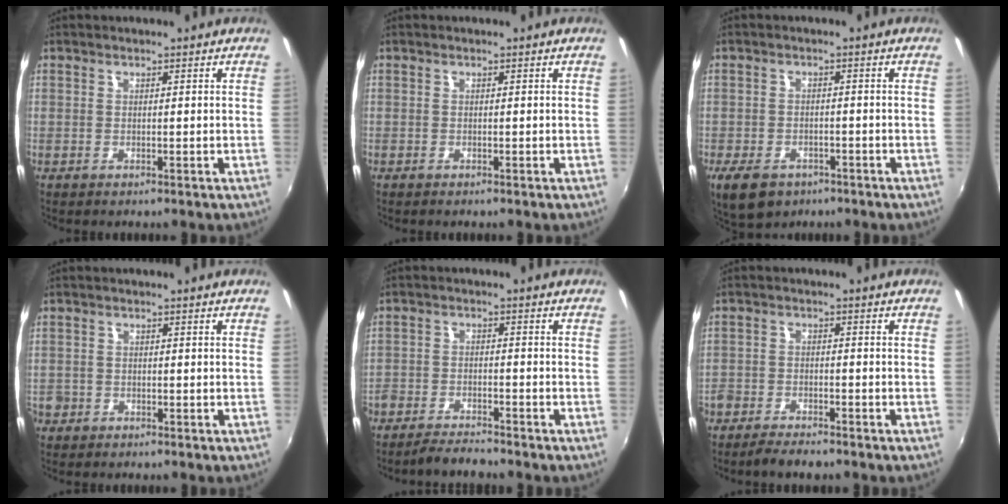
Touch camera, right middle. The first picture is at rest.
{"total": 0.0}
{"total": 7.9, "force": [-4.9, 4.8, 4.0], "torque": [-0.096, -0.020, -0.081]}
{"total": 2.2, "force": [-1.3, 1.8, 0.4], "torque": [-0.015, -0.002, -0.024]}
{"total": 6.2, "force": [-5.7, 1.2, 2.2], "torque": [-0.063, -0.014, -0.102]}
{"total": 6.0, "force": [-5.2, 2.0, 2.3], "torque": [-0.068, -0.014, -0.093]}